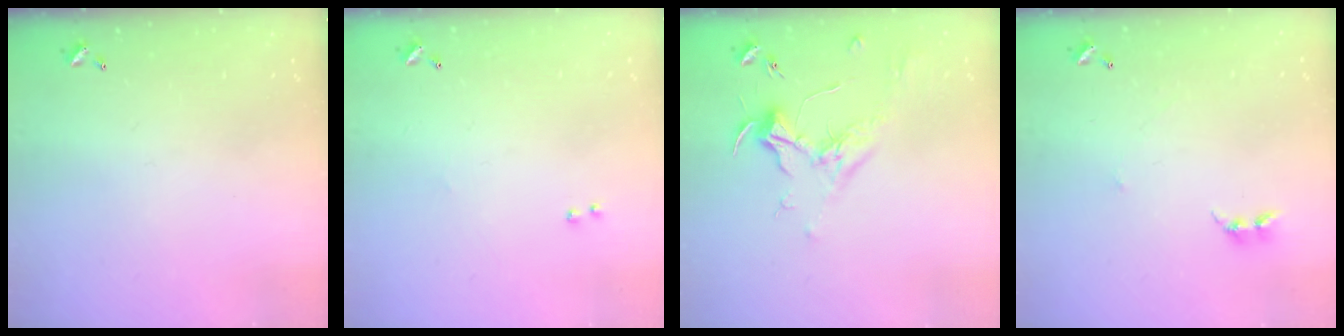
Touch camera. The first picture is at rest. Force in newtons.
{"total": 2.3, "press": 2.2, "slide": 0.8}
{"total": 2.0, "press": 1.8, "slide": 0.7}
{"total": 2.6, "press": 2.6, "slide": 0.3}